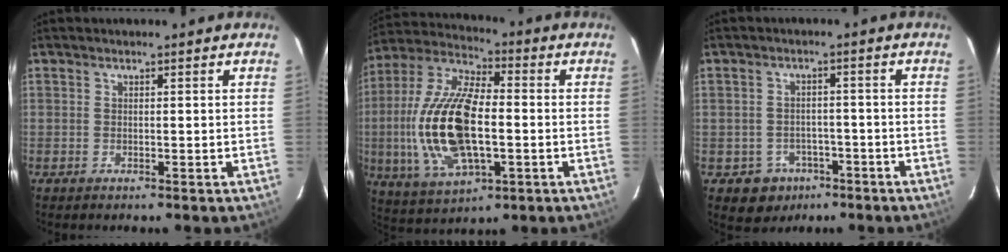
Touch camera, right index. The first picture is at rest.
{"total": 20.3, "force": [-2.5, 9.2, 17.9], "torque": [-0.376, -0.002, -0.041]}
{"total": 6.3, "force": [-3.4, 5.2, 0.9], "torque": [-0.030, 0.027, -0.035]}